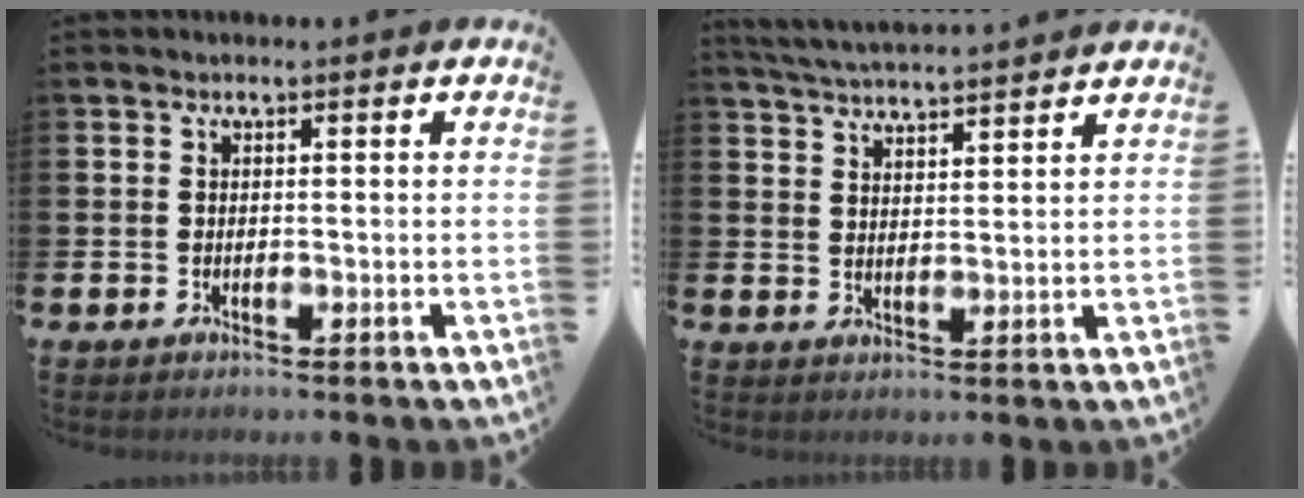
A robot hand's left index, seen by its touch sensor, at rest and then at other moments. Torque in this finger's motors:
{"motor_torque": [0.74, -1.40, 0.30, 0.05]}